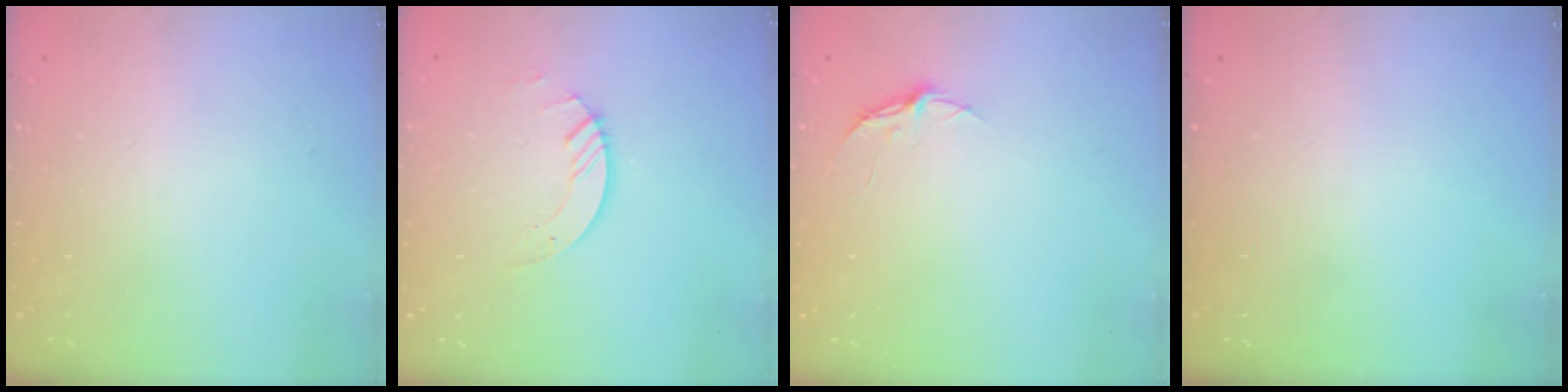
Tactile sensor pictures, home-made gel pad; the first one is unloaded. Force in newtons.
{"total": 2.8, "press": 2.8, "slide": 0.3}
{"total": 3.8, "press": 3.8, "slide": 0.3}
{"total": 0.0}